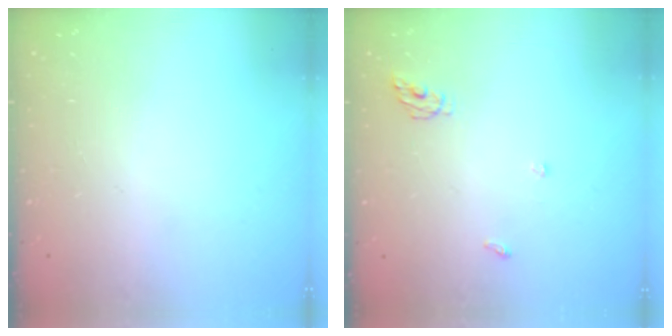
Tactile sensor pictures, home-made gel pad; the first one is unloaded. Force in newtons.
{"total": 5.2, "press": 5.1, "slide": 0.3}